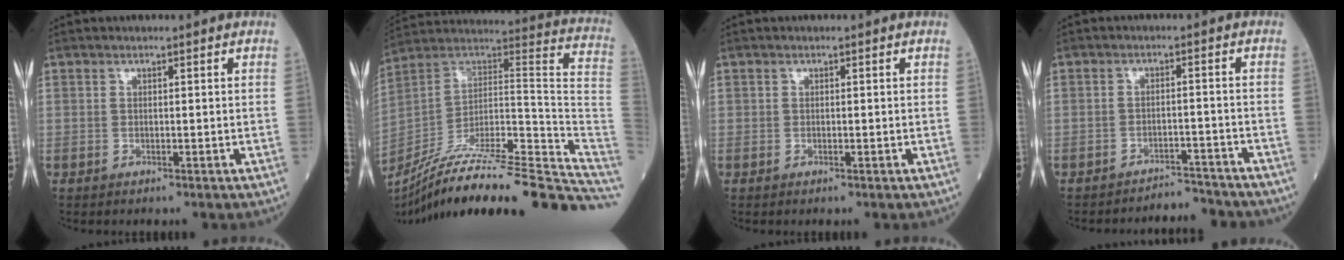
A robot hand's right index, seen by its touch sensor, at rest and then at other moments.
{"total": 33.2, "force": [-27.3, 0.9, 18.8], "torque": [-0.173, -0.009, -0.407]}
{"total": 0.6, "force": [-0.1, 0.2, 0.5], "torque": [-0.009, -0.002, -0.001]}
{"total": 4.8, "force": [-4.7, 0.5, -0.7], "torque": [0.023, 0.012, -0.070]}